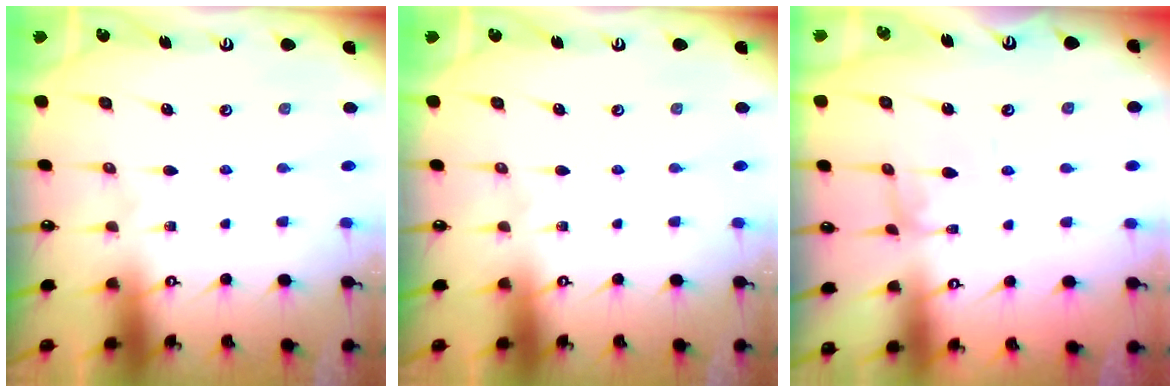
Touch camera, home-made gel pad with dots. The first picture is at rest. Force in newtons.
{"total": 0.0}
{"total": 2.2, "press": 2.2, "slide": 0.1}